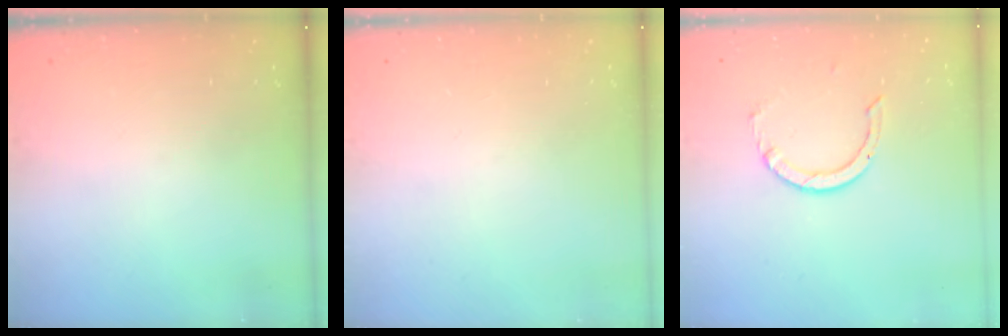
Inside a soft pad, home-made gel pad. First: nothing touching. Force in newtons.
{"total": 0.0}
{"total": 1.7, "press": 1.7, "slide": 0.1}